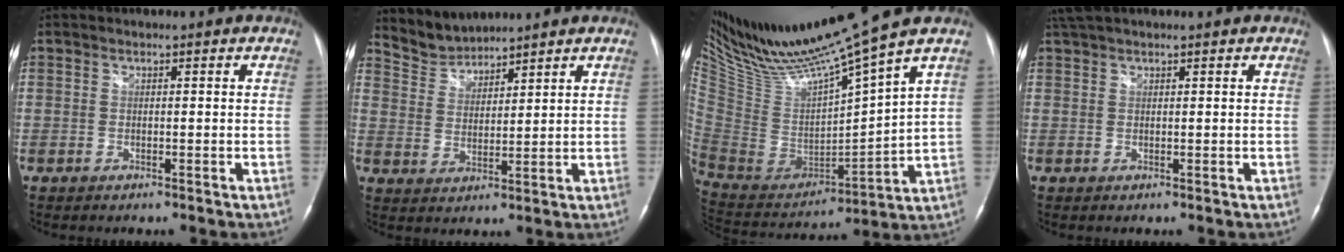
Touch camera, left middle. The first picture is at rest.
{"total": 5.1, "force": [5.1, 0.6, -0.7], "torque": [0.009, 0.008, 0.110]}
{"total": 19.4, "force": [16.4, -1.0, 10.2], "torque": [-0.187, -0.033, 0.315]}
{"total": 3.2, "force": [2.7, 0.5, 1.6], "torque": [-0.034, 0.031, 0.054]}